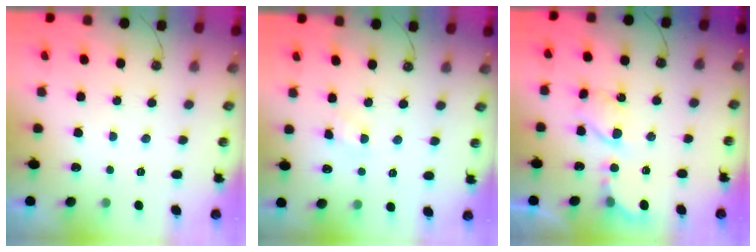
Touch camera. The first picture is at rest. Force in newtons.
{"total": 7.1, "press": 7.1, "slide": 0.9}
{"total": 6.1, "press": 6.1, "slide": 0.3}